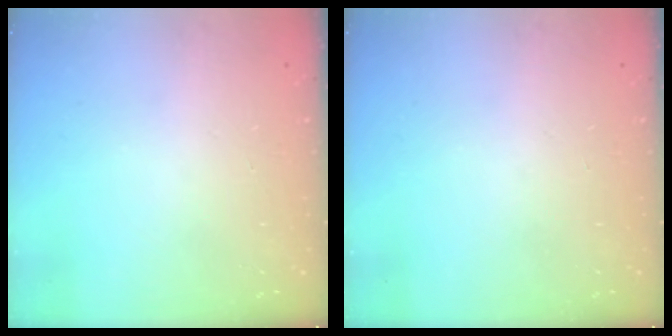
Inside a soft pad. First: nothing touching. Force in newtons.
{"total": 0.0}